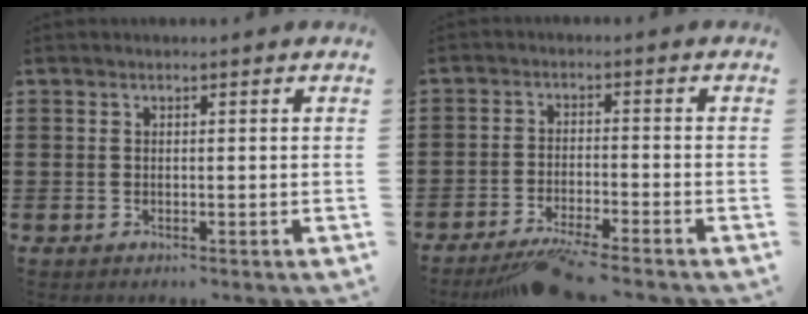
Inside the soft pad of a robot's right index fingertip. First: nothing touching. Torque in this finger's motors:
{"motor_torque": [1.21, -0.92, 0.35, 0.10]}